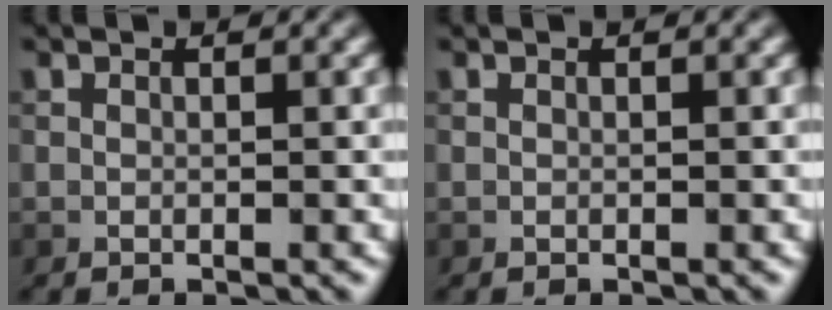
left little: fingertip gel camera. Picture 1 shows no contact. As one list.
[{"total": 0.0}]